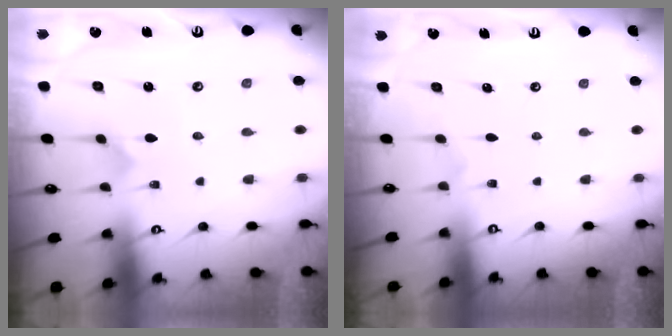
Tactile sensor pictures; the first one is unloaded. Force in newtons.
{"total": 0.0}